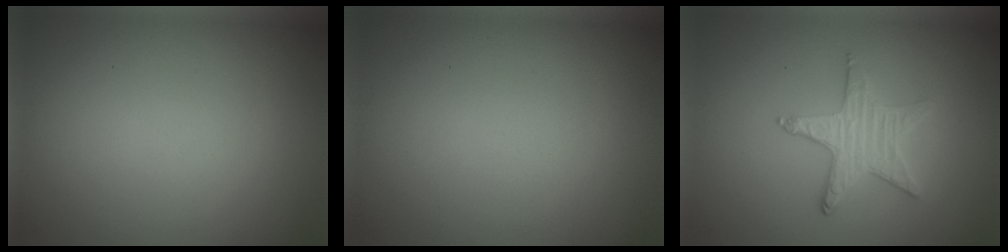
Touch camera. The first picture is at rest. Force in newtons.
{"total": 0.0}
{"total": 3.2, "press": 3.0, "slide": 1.1}